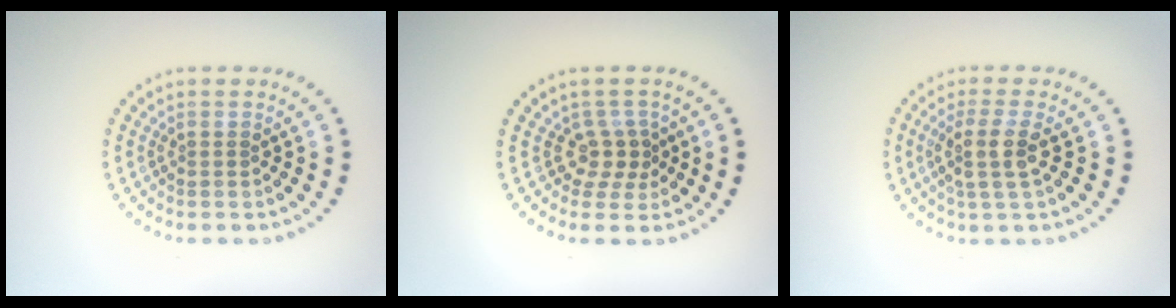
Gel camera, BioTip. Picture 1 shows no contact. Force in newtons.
{"total": 2.4, "press": 1.6, "slide": 1.8}
{"total": 3.1, "press": 2.5, "slide": 1.8}